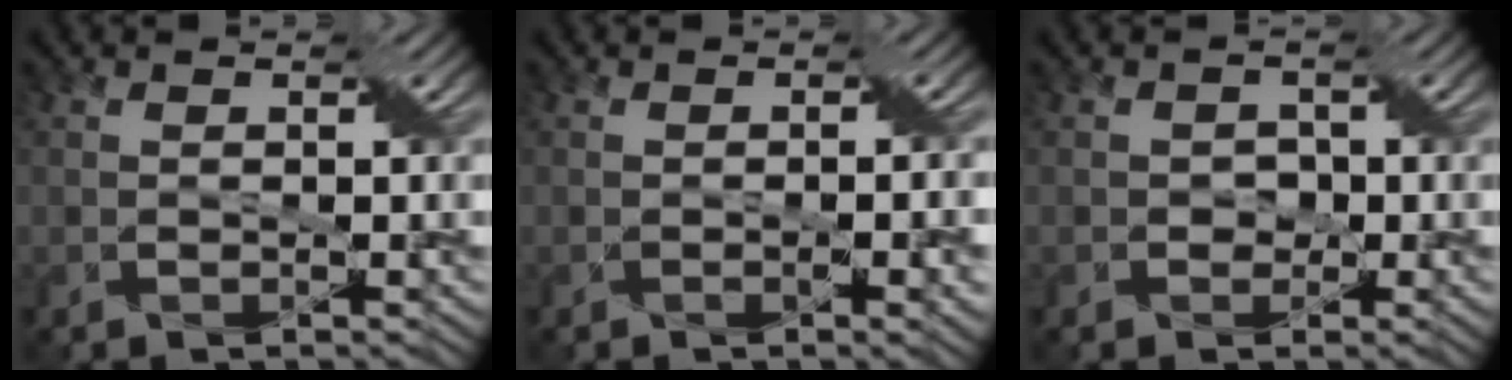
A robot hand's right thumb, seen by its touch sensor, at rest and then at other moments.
{"total": 2.9, "force": [-0.7, 0.6, 2.7], "torque": [-0.043, -0.003, -0.009]}
{"total": 1.5, "force": [-0.4, 1.4, 0.3], "torque": [-0.007, 0.000, -0.009]}